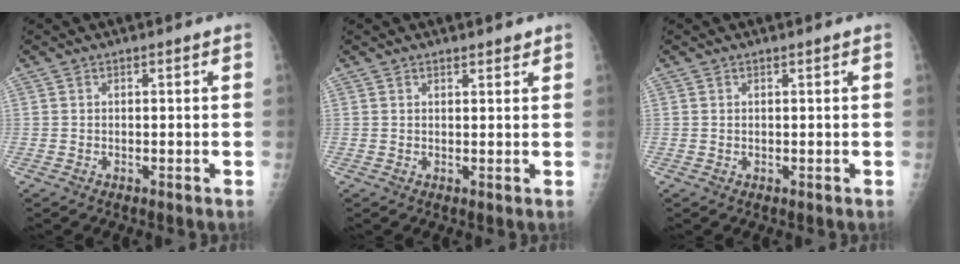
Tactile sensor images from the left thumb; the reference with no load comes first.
{"total": 1.6, "force": [1.4, 0.6, 0.6], "torque": [-0.002, -0.008, 0.018]}
{"total": 0.0}